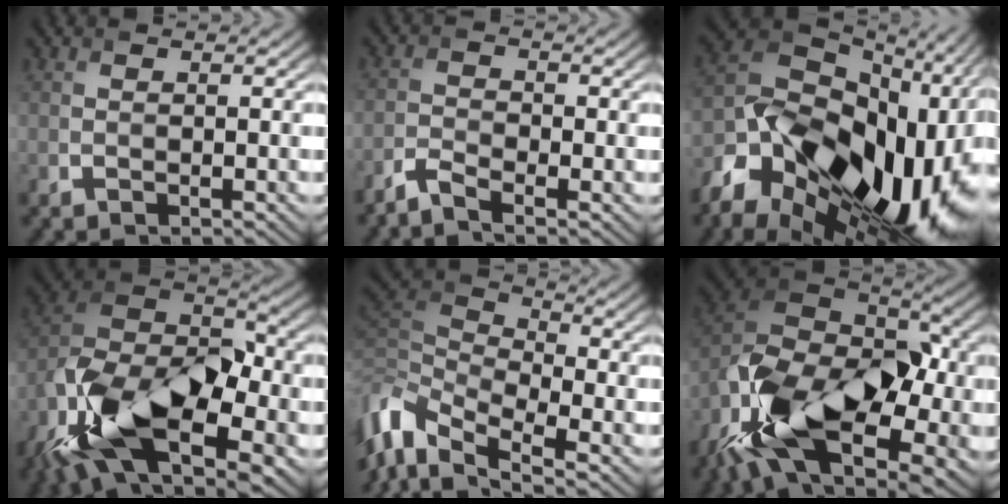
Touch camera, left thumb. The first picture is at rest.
{"total": 2.8, "force": [-2.4, 0.6, 1.3], "torque": [-0.036, -0.001, -0.057]}
{"total": 21.6, "force": [-7.7, 13.3, 15.2], "torque": [-0.317, -0.054, -0.109]}
{"total": 17.4, "force": [-8.4, 9.2, 12.2], "torque": [-0.254, -0.014, -0.167]}
{"total": 10.2, "force": [-3.7, 5.7, 7.5], "torque": [-0.201, 0.001, -0.094]}
{"total": 18.0, "force": [-7.3, 10.6, 12.6], "torque": [-0.271, -0.012, -0.139]}